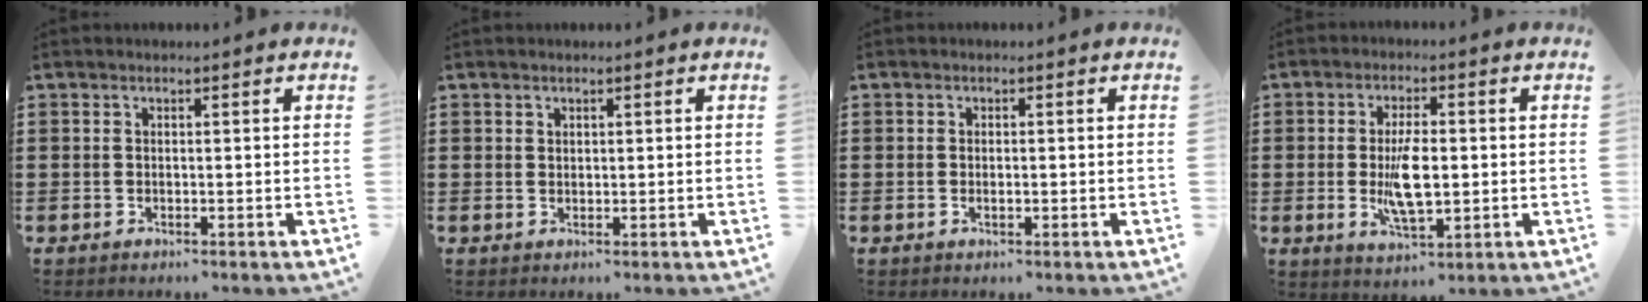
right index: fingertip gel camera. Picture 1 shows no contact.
{"total": 0.9, "force": [0.7, 0.6, 0.2], "torque": [-0.004, 0.002, 0.013]}
{"total": 1.1, "force": [-0.2, 0.3, 1.0], "torque": [-0.018, 0.000, -0.004]}
{"total": 7.5, "force": [-0.5, 2.9, 6.9], "torque": [-0.142, -0.005, -0.012]}